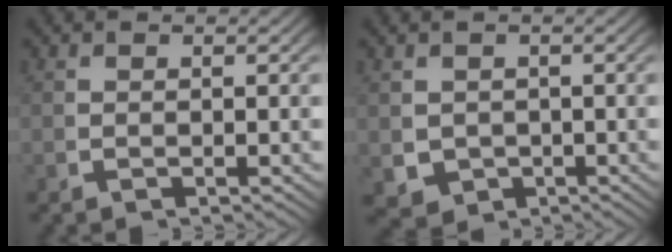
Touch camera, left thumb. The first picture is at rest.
{"total": 5.2, "force": [-1.2, 4.5, 2.2], "torque": [-0.053, -0.034, -0.004]}